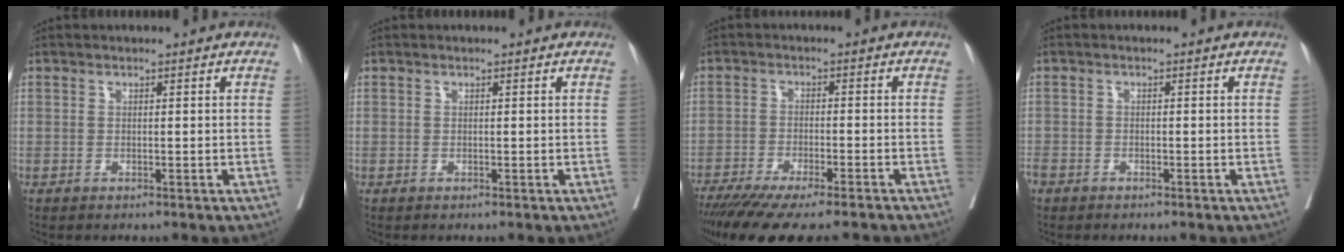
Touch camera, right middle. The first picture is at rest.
{"total": 0.0}
{"total": 17.2, "force": [-14.5, 1.5, 9.3], "torque": [-0.139, -0.048, -0.215]}
{"total": 2.6, "force": [-2.0, 1.3, 1.1], "torque": [-0.031, -0.005, -0.041]}